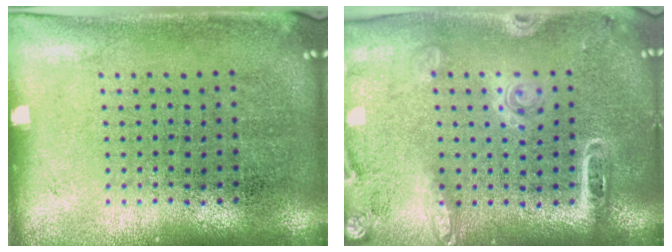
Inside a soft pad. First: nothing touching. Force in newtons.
{"total": 1.8, "press": 1.7, "slide": 0.7}